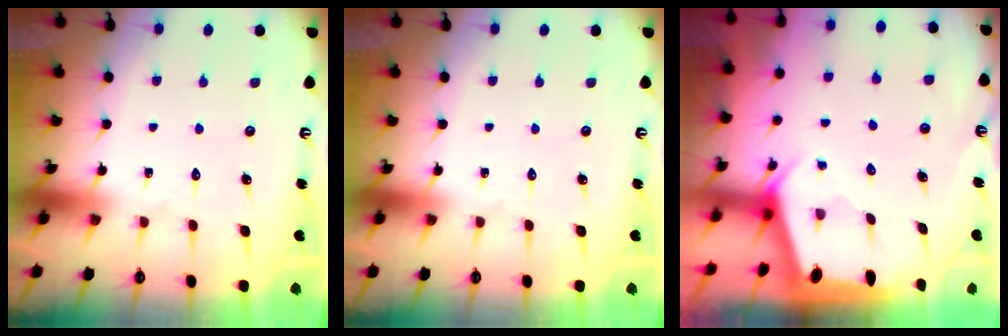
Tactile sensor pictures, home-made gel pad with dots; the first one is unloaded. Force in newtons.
{"total": 0.0}
{"total": 2.1, "press": 2.0, "slide": 0.3}